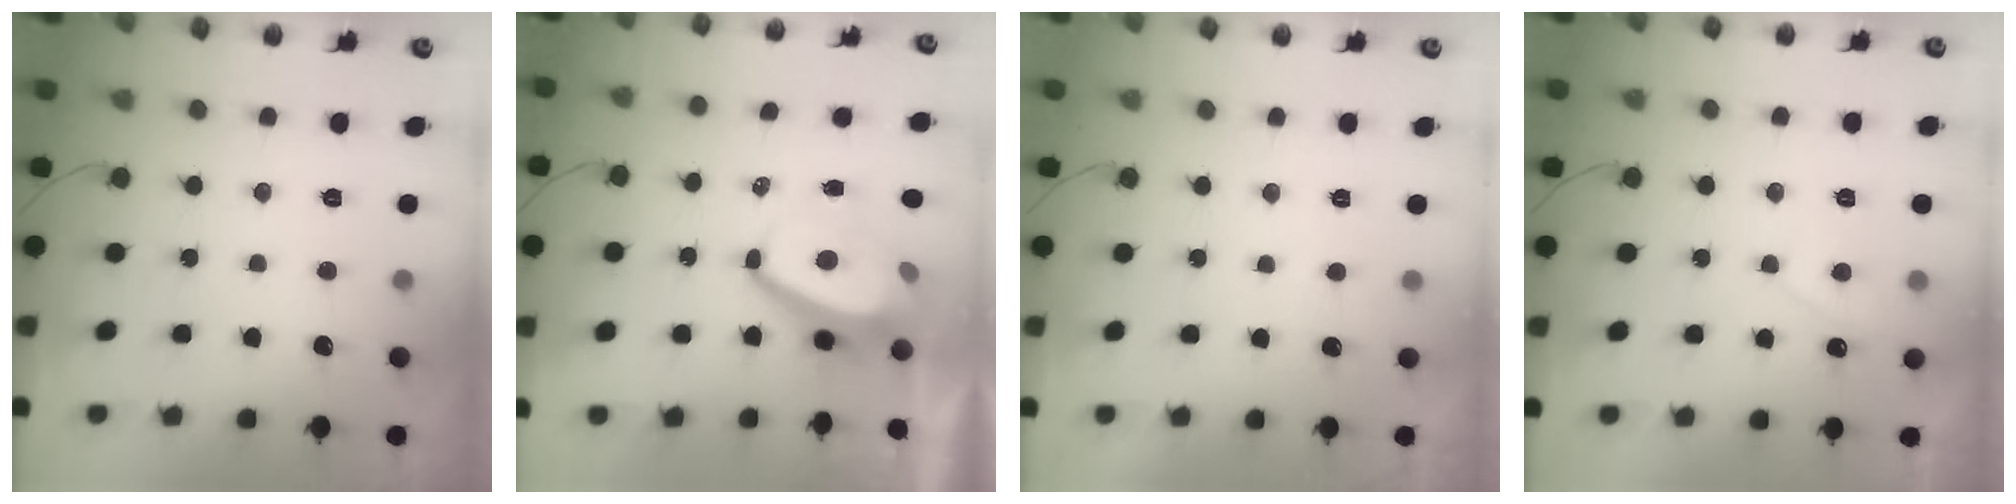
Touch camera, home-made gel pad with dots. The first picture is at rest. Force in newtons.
{"total": 6.2, "press": 6.2, "slide": 0.5}
{"total": 0.8, "press": 0.7, "slide": 0.4}
{"total": 2.7, "press": 2.7, "slide": 0.6}